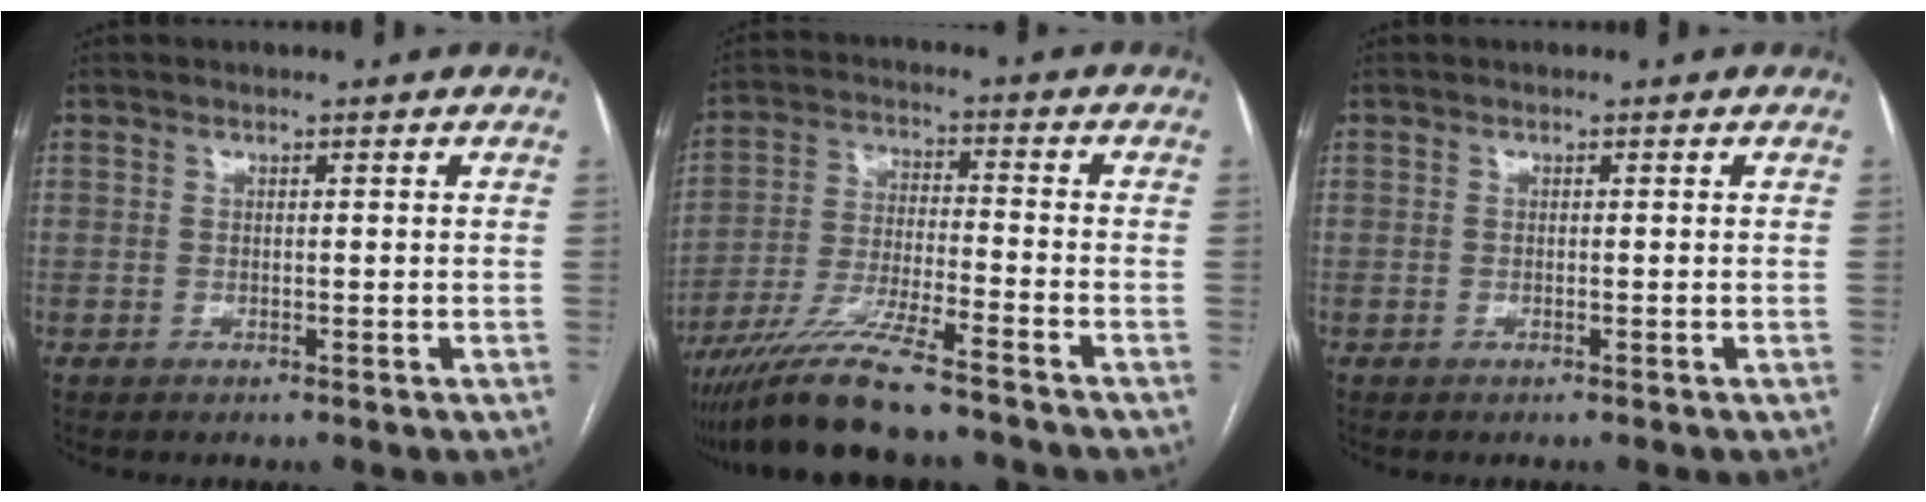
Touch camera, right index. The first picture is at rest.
{"total": 11.7, "force": [-9.4, 0.4, 6.9], "torque": [-0.132, -0.025, -0.170]}
{"total": 0.0}